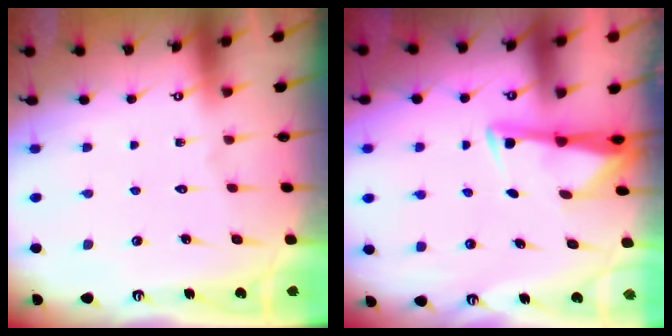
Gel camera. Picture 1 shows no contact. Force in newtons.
{"total": 3.2, "press": 3.1, "slide": 0.4}